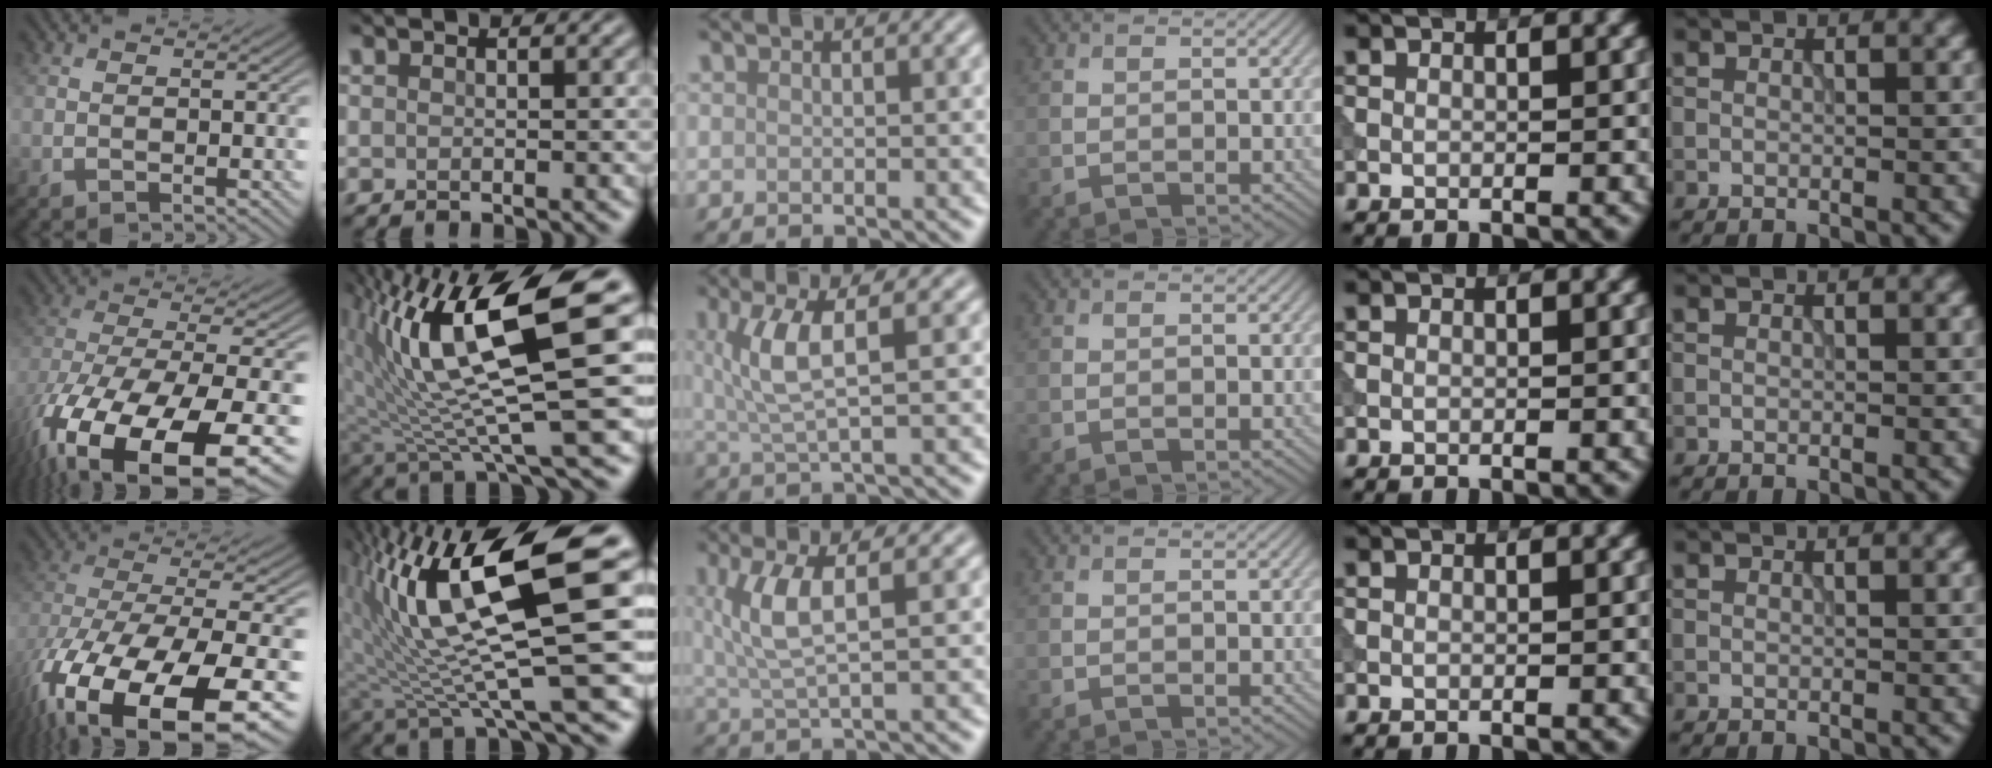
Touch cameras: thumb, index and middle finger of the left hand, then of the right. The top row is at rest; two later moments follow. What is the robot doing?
{"motion": "extract", "object": "tissue"}